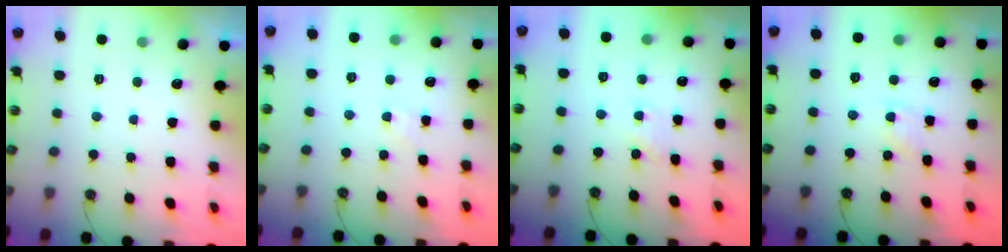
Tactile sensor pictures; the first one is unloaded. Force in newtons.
{"total": 2.4, "press": 2.4, "slide": 0.2}
{"total": 2.0, "press": 2.0, "slide": 0.3}
{"total": 4.9, "press": 4.9, "slide": 0.6}